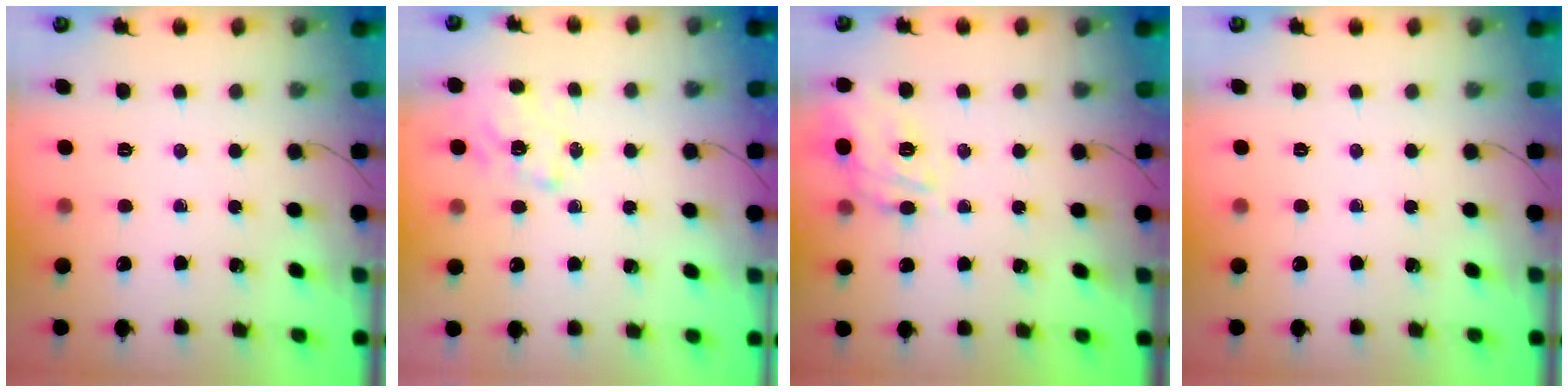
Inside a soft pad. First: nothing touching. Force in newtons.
{"total": 1.4, "press": 1.2, "slide": 0.8}
{"total": 14.8, "press": 14.7, "slide": 1.4}
{"total": 0.0}